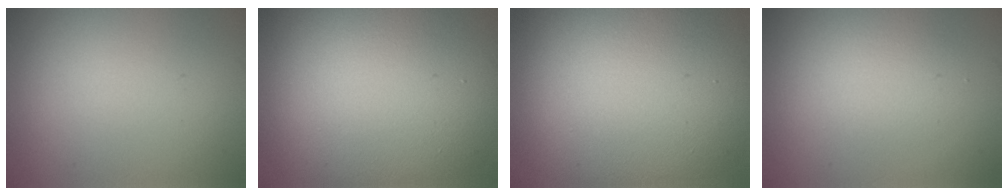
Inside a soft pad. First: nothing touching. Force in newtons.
{"total": 16.0, "press": 15.9, "slide": 0.8}
{"total": 15.5, "press": 15.5, "slide": 1.0}
{"total": 2.3, "press": 2.3, "slide": 0.1}